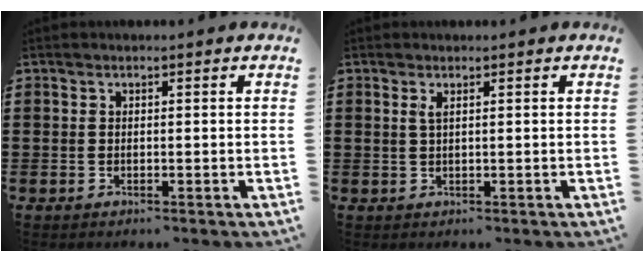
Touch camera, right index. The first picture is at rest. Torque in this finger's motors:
{"motor_torque": [0.01, 0.01, 0.01, 0.04]}